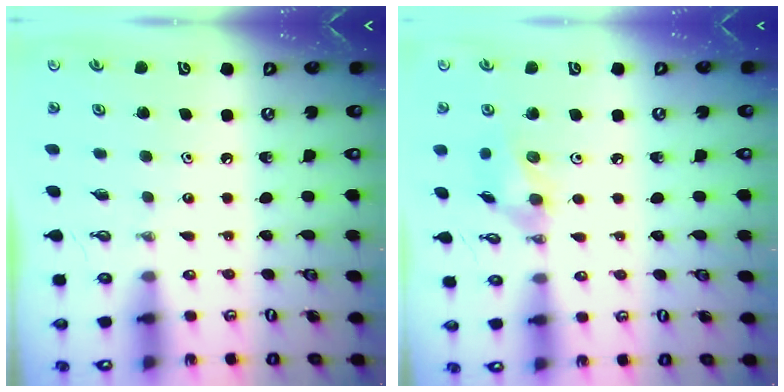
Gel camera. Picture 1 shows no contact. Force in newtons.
{"total": 9.9, "press": 9.6, "slide": 2.6}